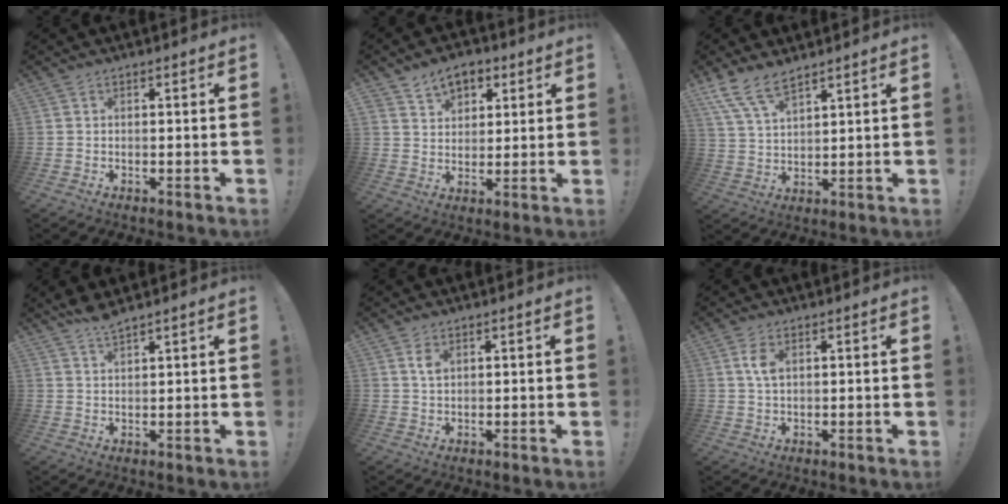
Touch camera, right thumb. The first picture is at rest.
{"total": 8.3, "force": [4.9, 6.0, 3.1], "torque": [-0.047, -0.022, 0.094]}
{"total": 9.0, "force": [7.0, 3.1, 4.7], "torque": [-0.099, -0.032, 0.136]}
{"total": 3.0, "force": [2.7, 0.5, 1.2], "torque": [-0.010, -0.019, 0.045]}
{"total": 3.0, "force": [1.3, 1.6, 2.1], "torque": [-0.030, -0.003, 0.020]}
{"total": 4.4, "force": [1.3, 2.3, 3.5], "torque": [-0.064, -0.004, 0.019]}